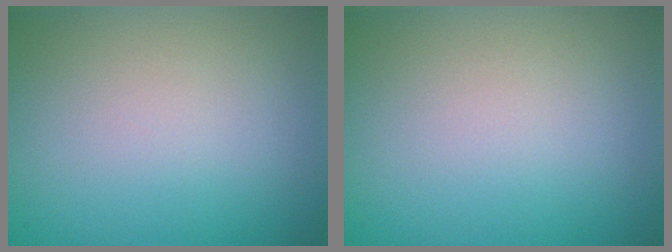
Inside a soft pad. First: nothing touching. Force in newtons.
{"total": 0.0}